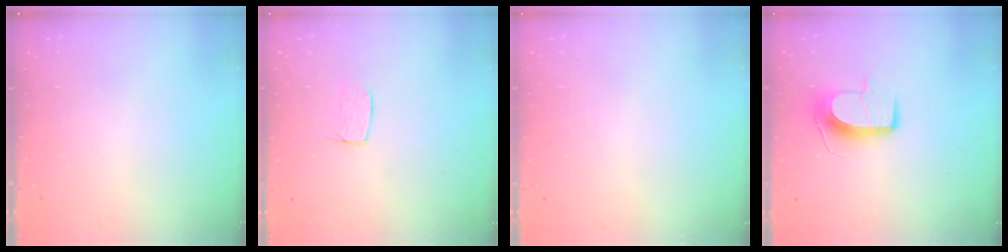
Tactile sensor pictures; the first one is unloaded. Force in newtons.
{"total": 4.4, "press": 4.4, "slide": 0.3}
{"total": 0.5, "press": 0.5, "slide": 0.1}
{"total": 10.6, "press": 10.6, "slide": 0.1}